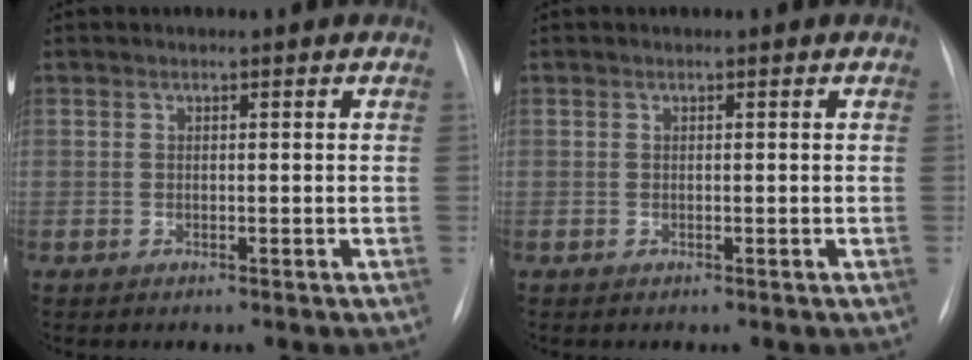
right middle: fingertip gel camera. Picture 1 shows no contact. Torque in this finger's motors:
{"motor_torque": [-0.14, -0.10, 0.00, 0.00]}